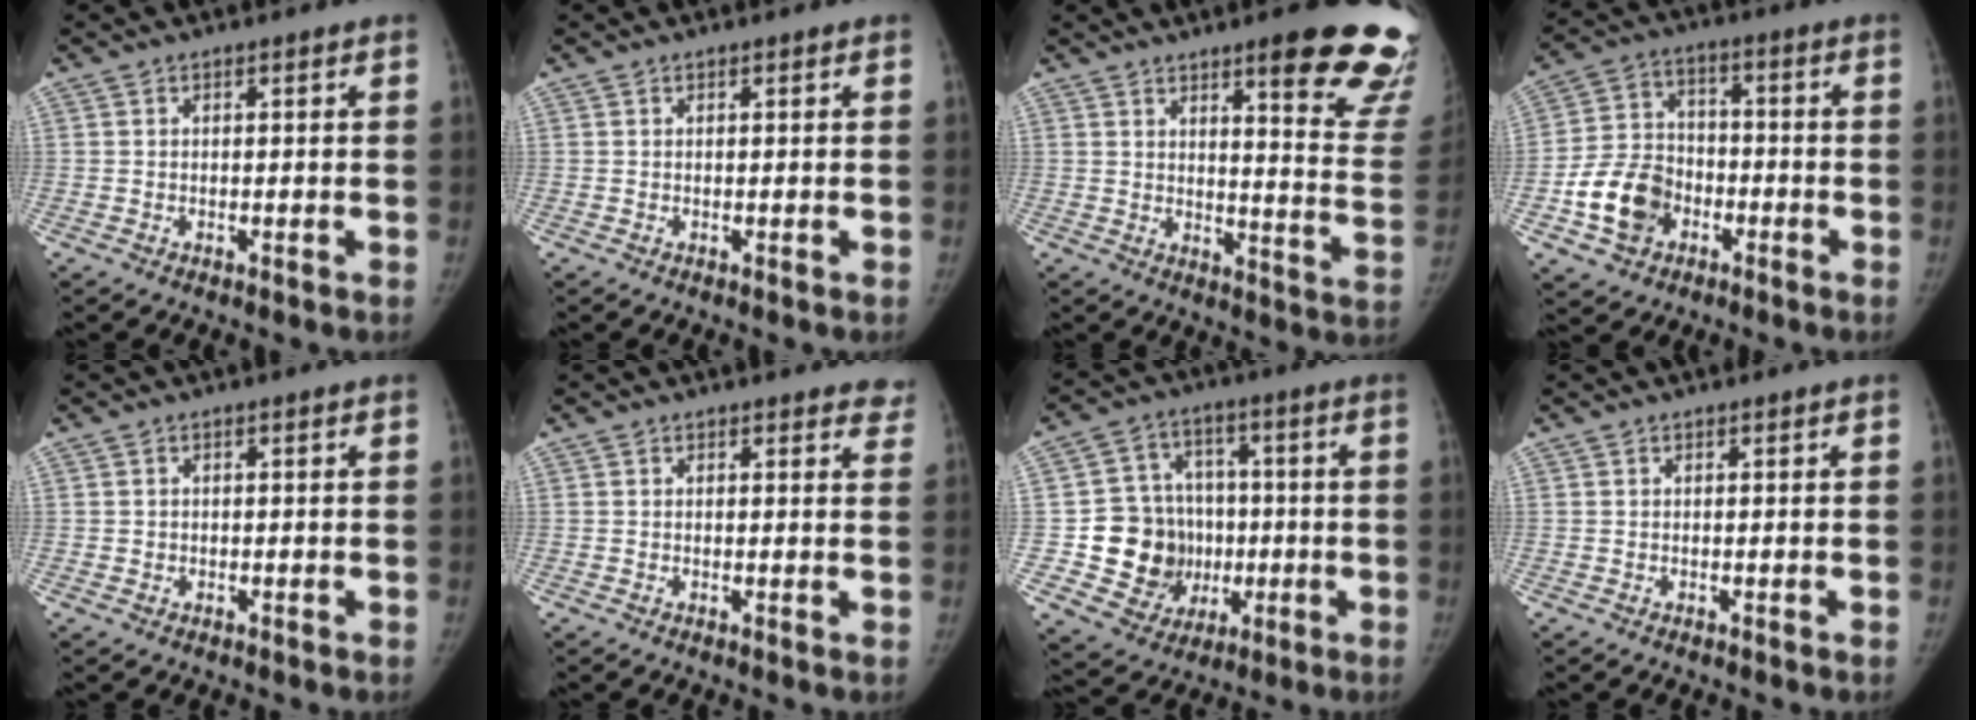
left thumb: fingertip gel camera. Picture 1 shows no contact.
{"total": 0.0}
{"total": 19.5, "force": [12.9, 3.3, 14.3], "torque": [-0.148, -0.081, 0.158]}
{"total": 11.8, "force": [-4.6, 9.2, 5.8], "torque": [-0.084, 0.027, -0.082]}
{"total": 0.8, "force": [-0.2, 0.8, -0.1], "torque": [0.007, 0.004, -0.003]}
{"total": 3.6, "force": [3.2, 1.4, 0.7], "torque": [0.026, -0.015, 0.016]}
{"total": 14.7, "force": [-1.9, 13.2, 6.2], "torque": [-0.051, 0.022, -0.014]}
{"total": 0.0}